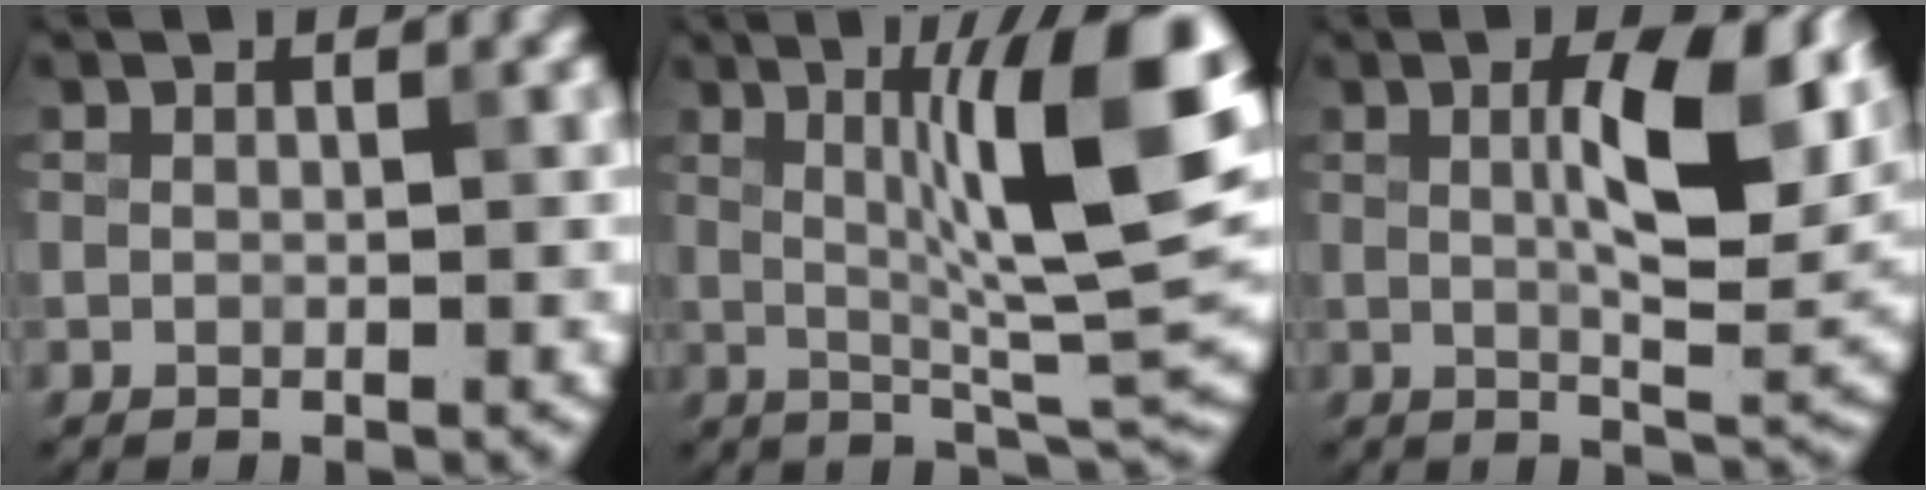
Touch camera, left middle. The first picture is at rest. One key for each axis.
{"total": 11.2, "fx": 2.6, "fy": 1.7, "fz": 10.8, "tx": -0.150, "ty": 0.007, "tz": 0.048}
{"total": 8.2, "fx": 1.9, "fy": 2.7, "fz": 7.5, "tx": -0.116, "ty": 0.004, "tz": 0.036}